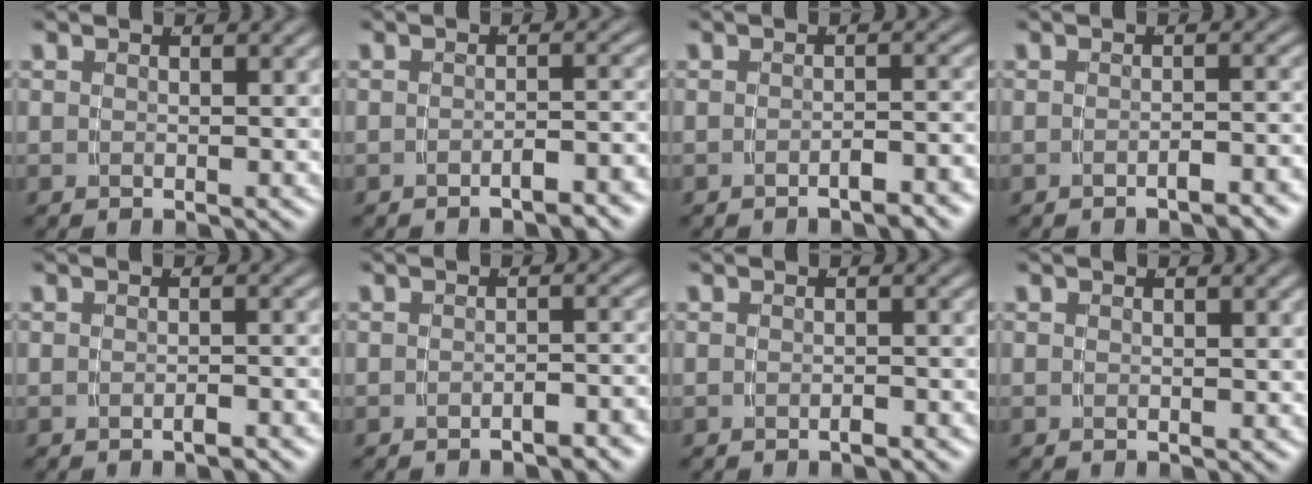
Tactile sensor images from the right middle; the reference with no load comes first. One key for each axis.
{"total": 2.7, "fx": -2.3, "fy": 0.3, "fz": 1.3, "tx": -0.012, "ty": 0.004, "tz": -0.036}
{"total": 2.3, "fx": -2.0, "fy": 0.2, "fz": 1.1, "tx": -0.010, "ty": 0.004, "tz": -0.033}
{"total": 1.9, "fx": -1.7, "fy": 0.2, "fz": 0.9, "tx": -0.007, "ty": 0.005, "tz": -0.029}
{"total": 1.1, "fx": -1.0, "fy": 0.2, "fz": 0.5, "tx": -0.006, "ty": 0.005, "tz": -0.018}
{"total": 2.4, "fx": -2.2, "fy": 0.3, "fz": 1.0, "tx": -0.009, "ty": 0.004, "tz": -0.033}
{"total": 0.8, "fx": -0.8, "fy": 0.1, "fz": 0.2, "tx": -0.003, "ty": 0.003, "tz": -0.015}
{"total": 0.0}